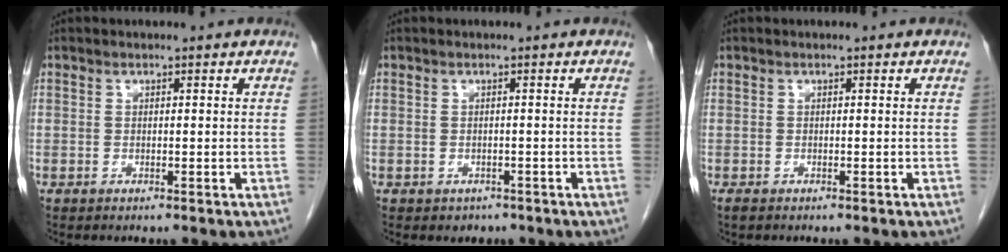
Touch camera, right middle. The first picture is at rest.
{"total": 1.6, "force": [-1.0, 1.2, 0.3], "torque": [-0.007, 0.002, -0.008]}
{"total": 0.6, "force": [-0.5, 0.2, 0.3], "torque": [-0.012, -0.002, -0.006]}